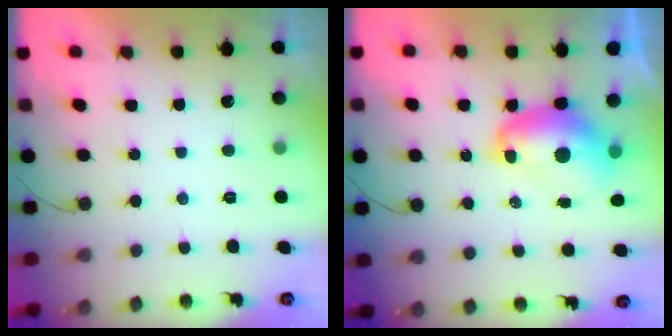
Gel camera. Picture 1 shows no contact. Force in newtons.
{"total": 10.1, "press": 10.0, "slide": 1.1}